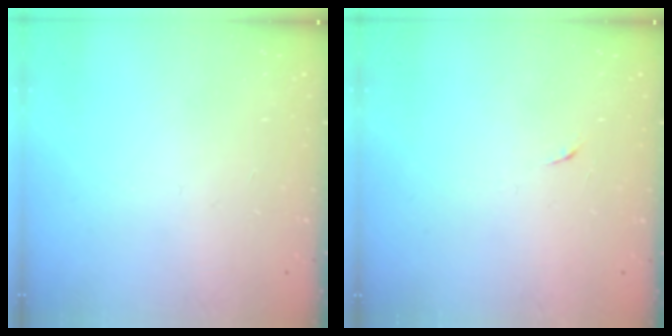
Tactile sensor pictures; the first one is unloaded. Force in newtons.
{"total": 4.0, "press": 3.9, "slide": 0.8}